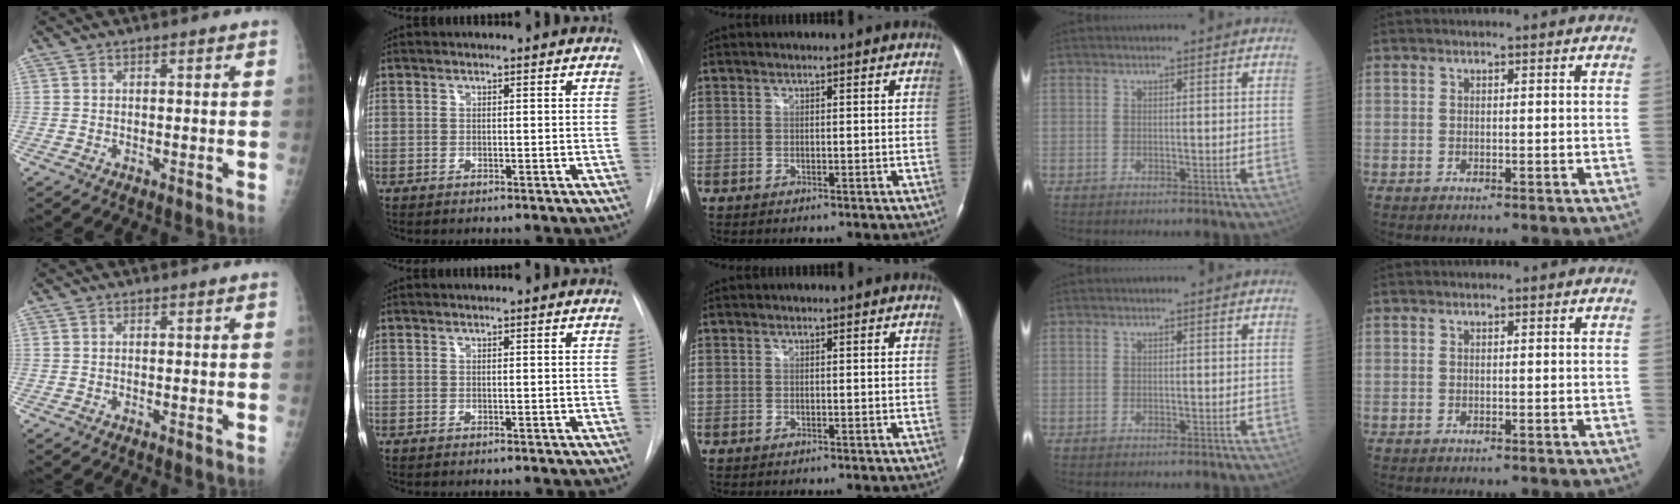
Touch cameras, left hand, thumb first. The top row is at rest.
{}